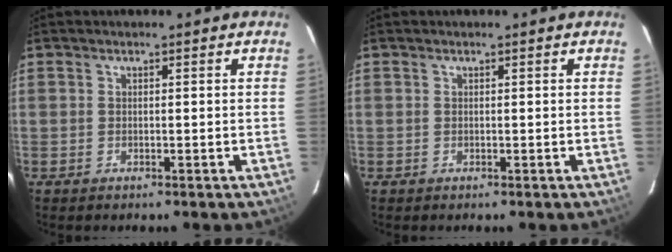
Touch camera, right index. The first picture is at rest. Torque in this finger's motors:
{"motor_torque": [0.00, 0.00, 0.02, 0.00]}